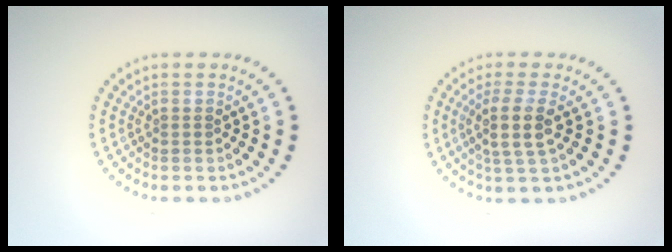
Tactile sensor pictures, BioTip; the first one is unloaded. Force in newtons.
{"total": 3.0, "press": 2.6, "slide": 1.4}